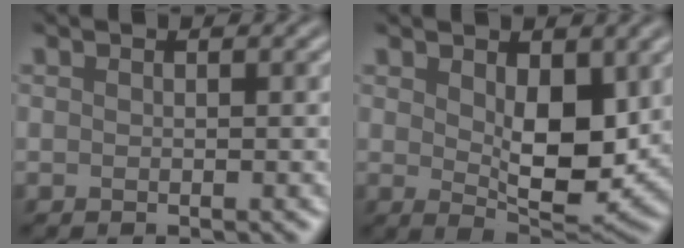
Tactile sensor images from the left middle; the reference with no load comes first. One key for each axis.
{"total": 6.1, "fx": 1.1, "fy": 3.1, "fz": 5.1, "tx": -0.092, "ty": -0.015, "tz": 0.027}